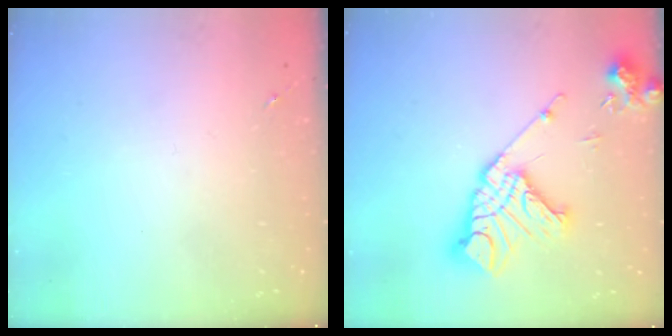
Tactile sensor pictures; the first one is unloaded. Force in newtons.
{"total": 18.0, "press": 17.9, "slide": 2.5}